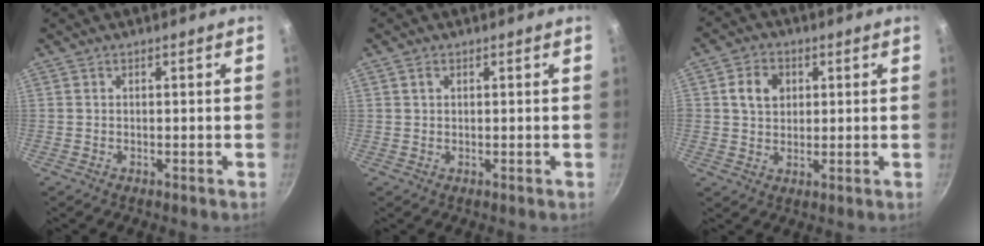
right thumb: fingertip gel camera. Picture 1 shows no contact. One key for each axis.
{"total": 1.2, "fx": 0.6, "fy": 0.9, "fz": 0.7, "tx": -0.011, "ty": 0.001, "tz": 0.010}
{"total": 6.0, "fx": 1.6, "fy": 4.9, "fz": 3.2, "tx": -0.033, "ty": 0.005, "tz": 0.024}